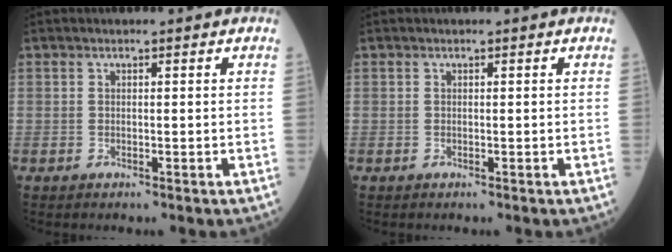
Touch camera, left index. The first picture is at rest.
{"total": 0.0}